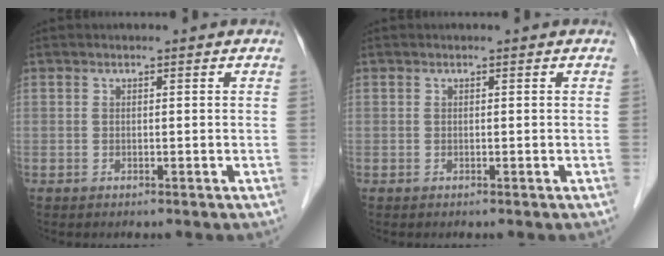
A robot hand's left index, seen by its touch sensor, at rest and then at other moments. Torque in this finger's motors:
{"motor_torque": [0.00, 0.00, 0.00, 0.00]}